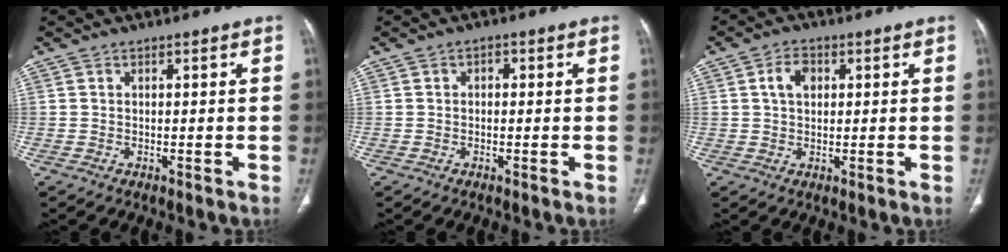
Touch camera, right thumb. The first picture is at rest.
{"total": 1.2, "force": [0.1, 0.9, 0.8], "torque": [-0.004, 0.005, -0.003]}
{"total": 4.3, "force": [1.2, 3.0, 2.9], "torque": [-0.046, 0.005, 0.022]}